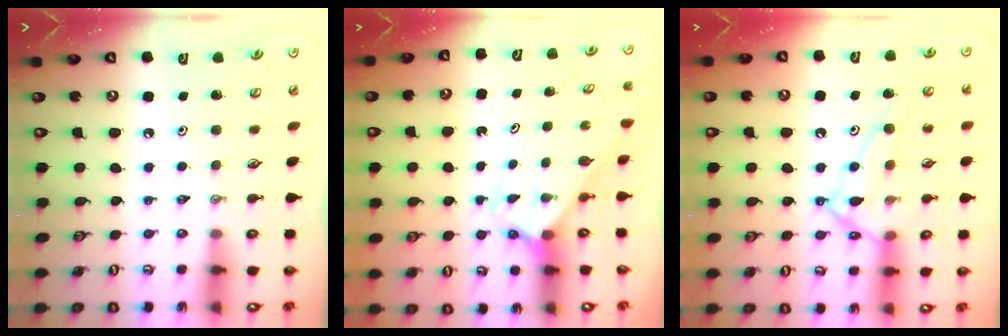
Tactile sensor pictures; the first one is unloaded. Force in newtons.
{"total": 2.1, "press": 2.1, "slide": 0.1}
{"total": 14.7, "press": 14.6, "slide": 1.2}